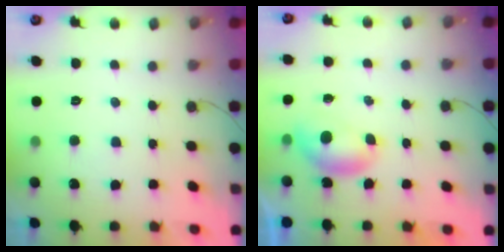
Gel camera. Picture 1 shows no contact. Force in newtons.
{"total": 4.7, "press": 4.7, "slide": 0.5}